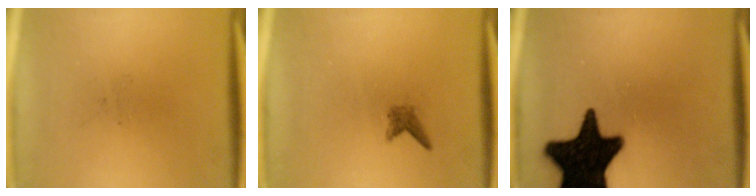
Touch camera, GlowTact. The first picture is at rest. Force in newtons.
{"total": 1.2}
{"total": 19.7}